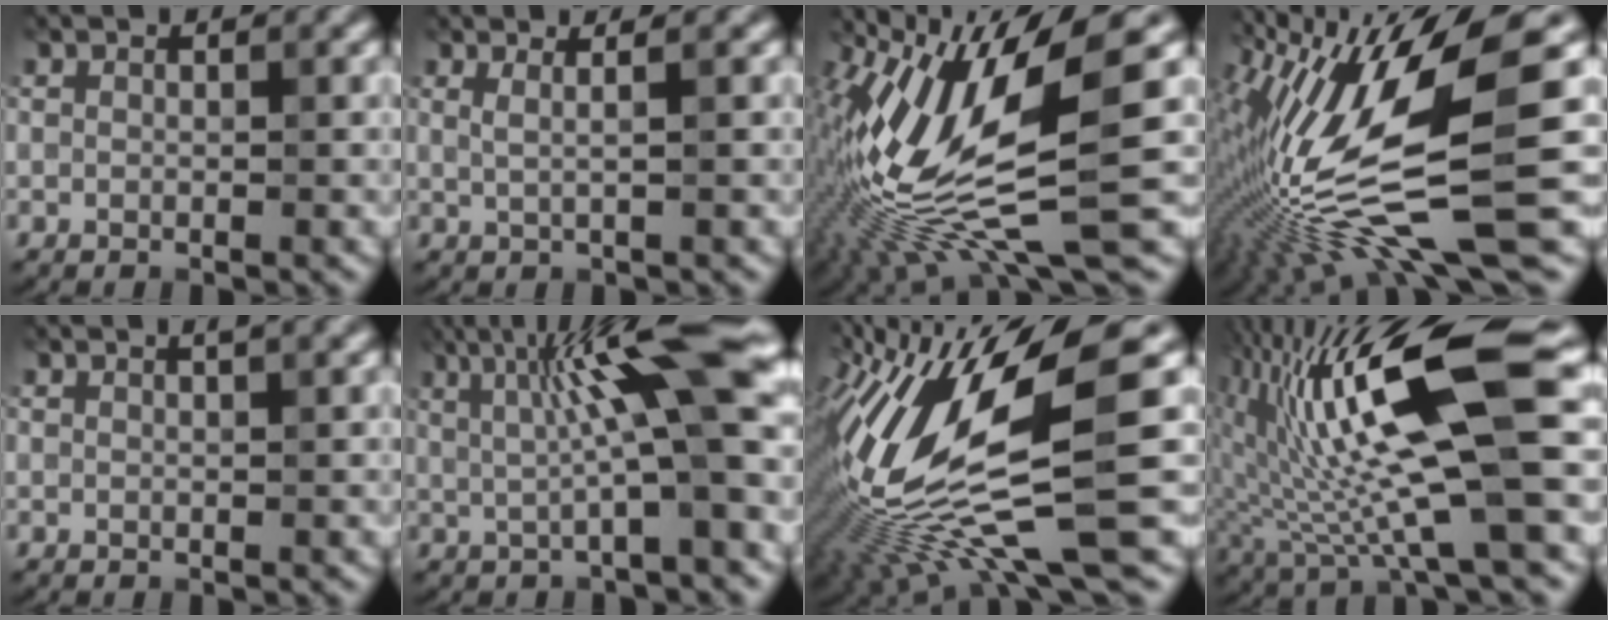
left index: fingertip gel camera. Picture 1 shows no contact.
{"total": 2.0, "force": [0.9, 0.7, 1.6], "torque": [-0.017, 0.000, -0.003]}
{"total": 13.3, "force": [-0.1, 4.1, 12.6], "torque": [-0.268, -0.001, 0.012]}
{"total": 14.7, "force": [-0.8, 3.8, 14.2], "torque": [-0.296, 0.005, 0.004]}
{"total": 1.7, "force": [1.0, 0.5, 1.3], "torque": [-0.005, 0.005, 0.000]}
{"total": 10.8, "force": [2.2, 1.4, 10.5], "torque": [-0.149, 0.014, 0.041]}
{"total": 14.5, "force": [-1.5, 4.0, 13.9], "torque": [-0.299, 0.008, -0.008]}
{"total": 13.9, "force": [1.8, 3.0, 13.4], "torque": [-0.246, 0.004, 0.040]}